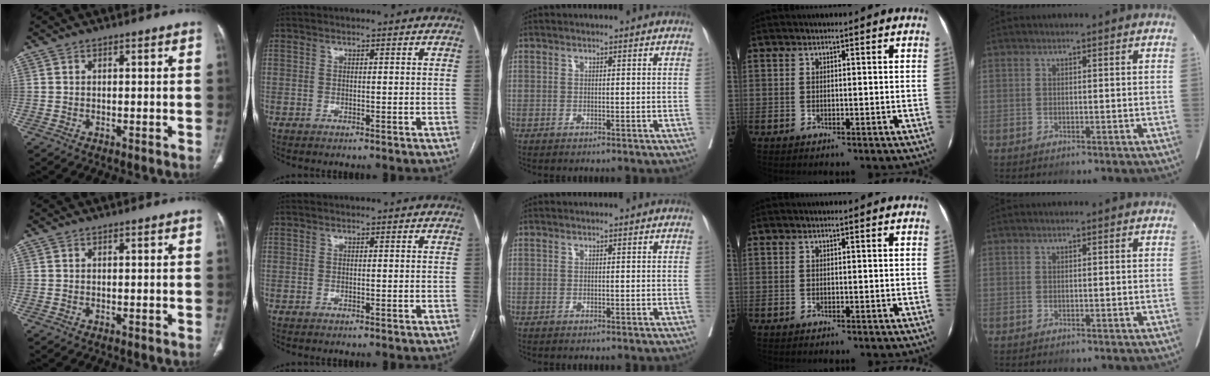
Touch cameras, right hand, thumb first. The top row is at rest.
{}